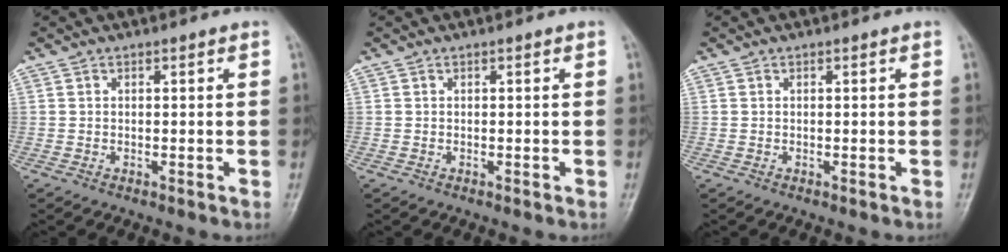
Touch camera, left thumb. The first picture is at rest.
{"total": 0.0}
{"total": 0.0}